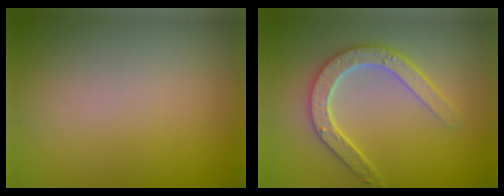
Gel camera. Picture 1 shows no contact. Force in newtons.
{"total": 4.6, "press": 3.7, "slide": 2.6}